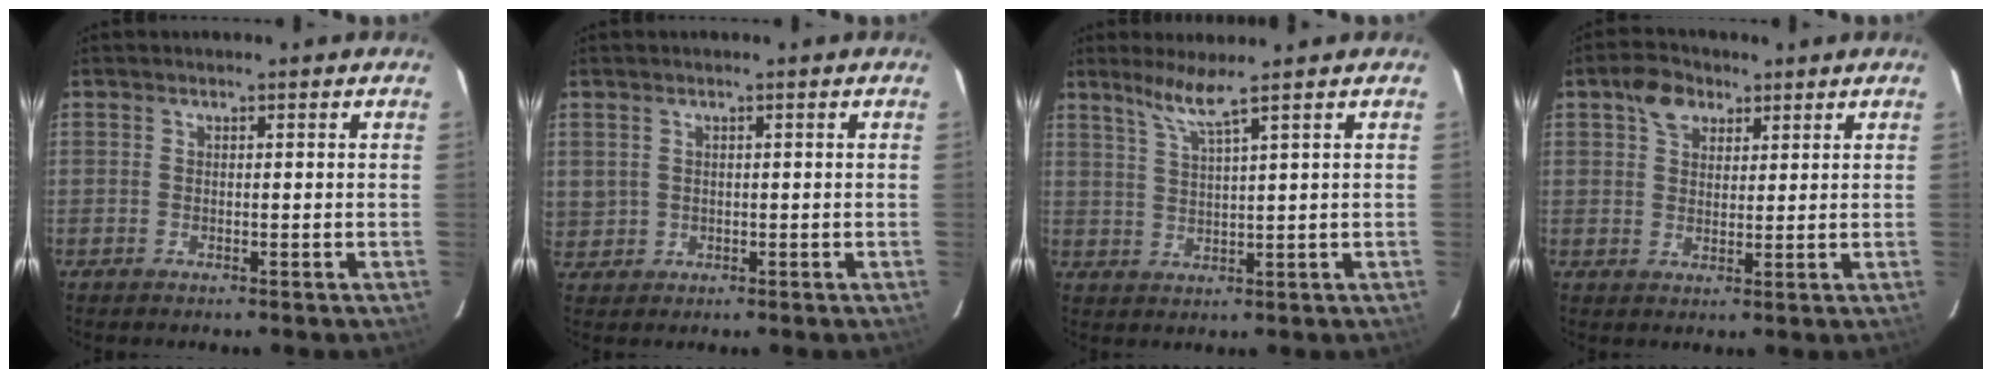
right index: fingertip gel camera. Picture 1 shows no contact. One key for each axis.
{"total": 3.3, "fx": 0.4, "fy": 3.1, "fz": 0.9, "tx": -0.019, "ty": 0.006, "tz": 0.016}
{"total": 4.5, "fx": 3.4, "fy": -1.1, "fz": 2.7, "tx": -0.053, "ty": -0.002, "tz": 0.071}
{"total": 5.4, "fx": 2.9, "fy": 3.8, "fz": 2.6, "tx": -0.040, "ty": 0.017, "tz": 0.051}